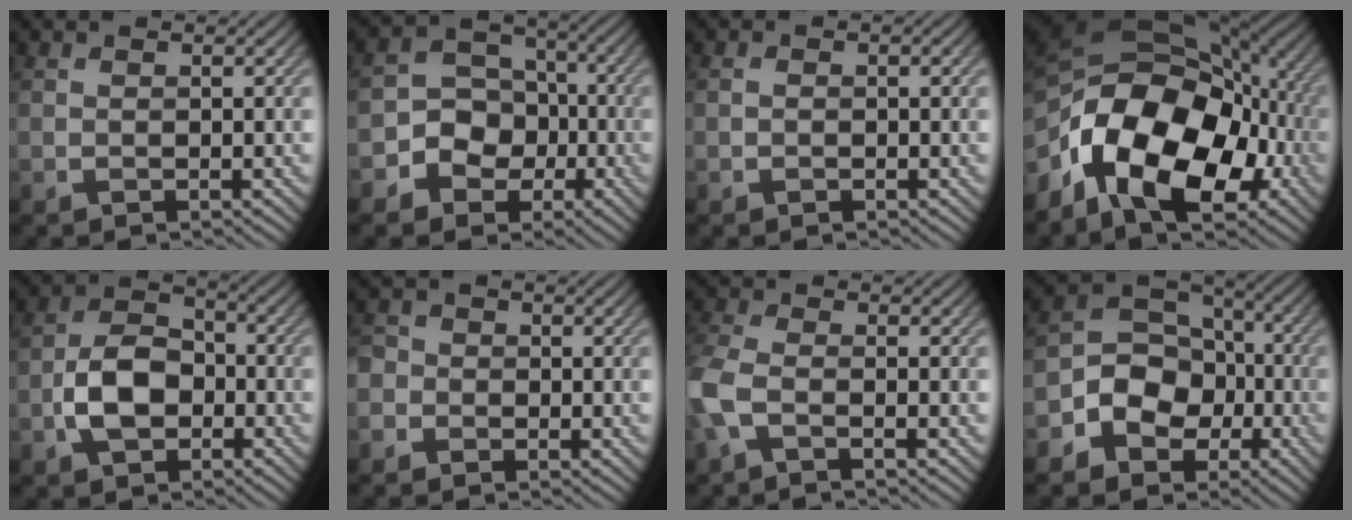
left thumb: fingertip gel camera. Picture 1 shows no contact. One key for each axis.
{"total": 7.3, "fx": -2.8, "fy": 6.3, "fz": 2.4, "tx": -0.046, "ty": -0.006, "tz": -0.083}
{"total": 0.9, "fx": -0.2, "fy": 0.7, "fz": 0.6, "tx": -0.010, "ty": -0.001, "tz": -0.004}
{"total": 19.0, "fx": -5.7, "fy": 11.9, "fz": 13.7, "tx": -0.246, "ty": -0.017, "tz": -0.099}
{"total": 7.2, "fx": -2.5, "fy": 4.7, "fz": 4.9, "tx": -0.100, "ty": 0.004, "tz": -0.055}
{"total": 2.9, "fx": -1.1, "fy": 2.7, "fz": 0.4, "tx": -0.010, "ty": 0.003, "tz": -0.038}
{"total": 4.8, "fx": -2.0, "fy": 2.1, "fz": 3.9, "tx": -0.110, "ty": -0.004, "tz": -0.055}
{"total": 8.8, "fx": -3.4, "fy": 6.9, "fz": 4.3, "tx": -0.087, "ty": -0.009, "tz": -0.082}